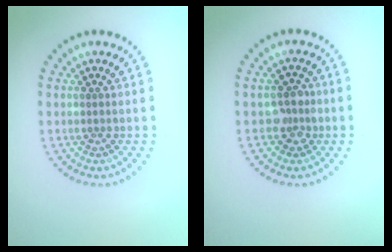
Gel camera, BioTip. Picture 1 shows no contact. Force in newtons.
{"total": 2.4, "press": 2.2, "slide": 0.8}